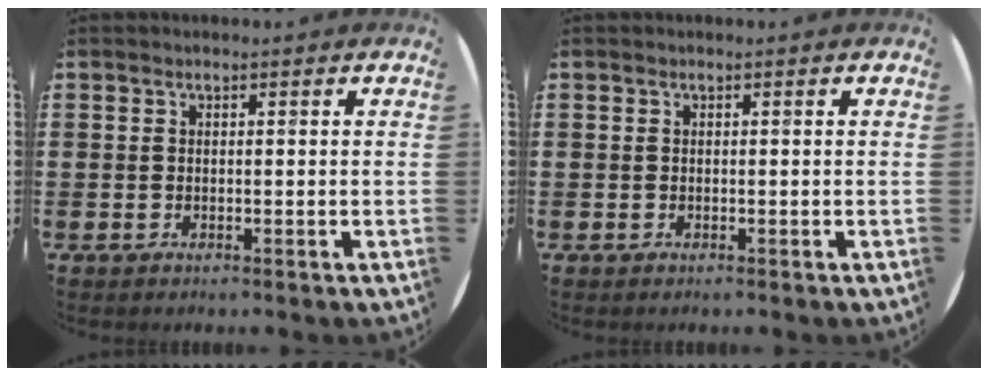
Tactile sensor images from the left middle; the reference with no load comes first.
{"total": 0.0}